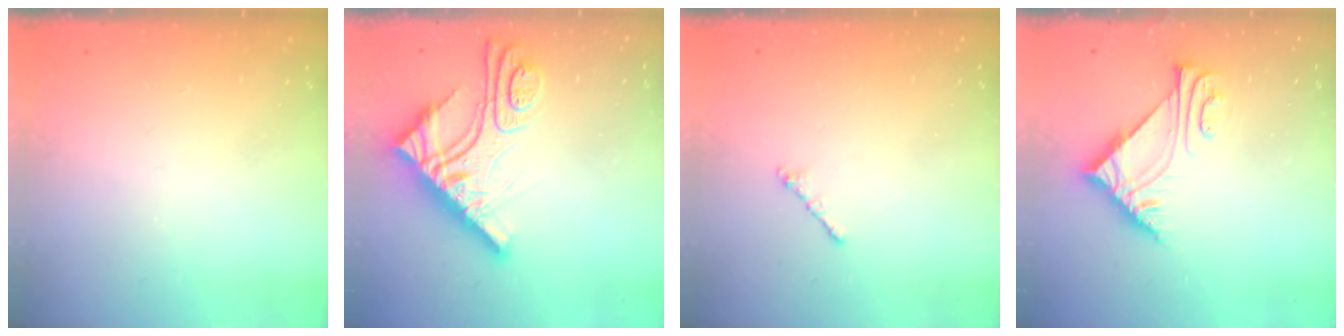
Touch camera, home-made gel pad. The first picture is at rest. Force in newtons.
{"total": 15.2, "press": 15.1, "slide": 1.4}
{"total": 0.9, "press": 0.7, "slide": 0.5}
{"total": 6.4, "press": 6.4, "slide": 0.1}